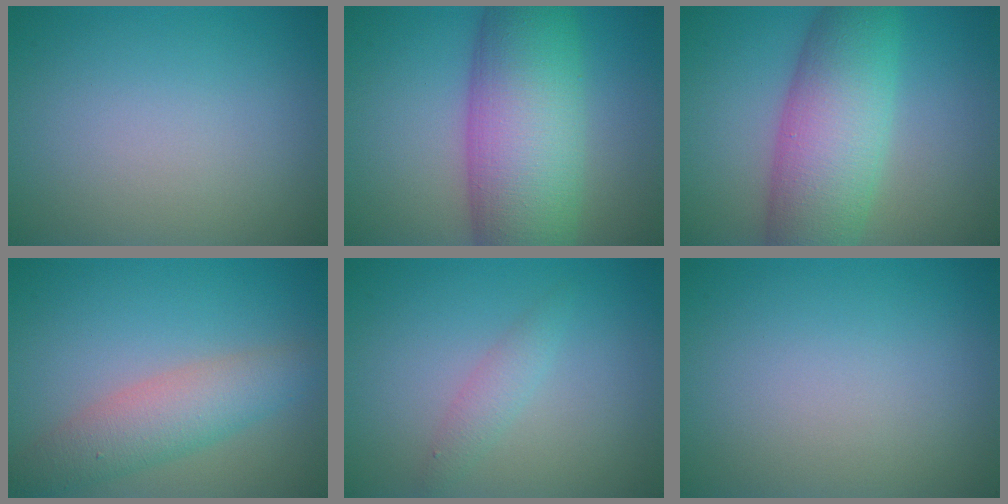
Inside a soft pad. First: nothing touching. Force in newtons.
{"total": 12.2, "press": 12.2, "slide": 0.4}
{"total": 9.0, "press": 9.0, "slide": 0.1}
{"total": 4.6, "press": 4.6, "slide": 0.1}
{"total": 1.6, "press": 1.6, "slide": 0.1}
{"total": 0.0}